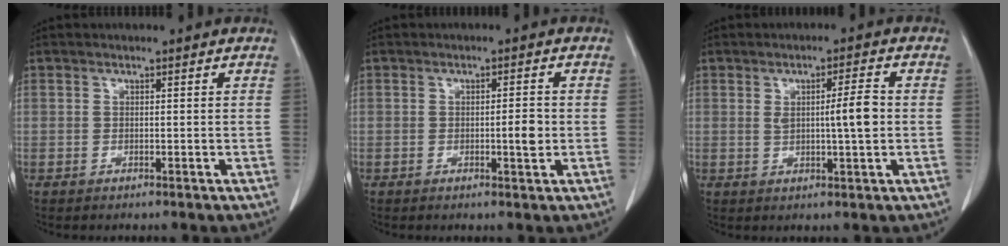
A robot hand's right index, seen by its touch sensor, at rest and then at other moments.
{"total": 2.8, "force": [-0.3, 0.5, 2.7], "torque": [-0.041, -0.001, -0.005]}
{"total": 5.2, "force": [0.4, 0.4, 5.1], "torque": [-0.079, 0.001, 0.005]}